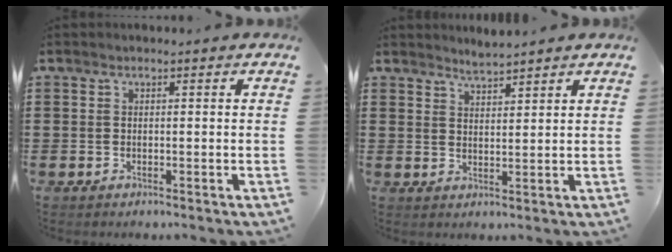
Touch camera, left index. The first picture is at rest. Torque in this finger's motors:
{"motor_torque": [0.51, -0.50, 0.00, 0.02]}